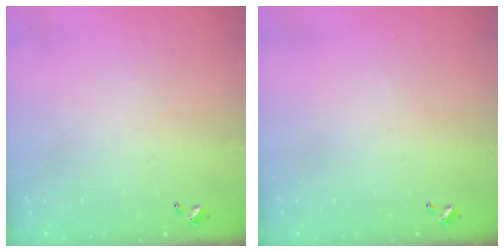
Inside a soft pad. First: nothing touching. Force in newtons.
{"total": 0.0}